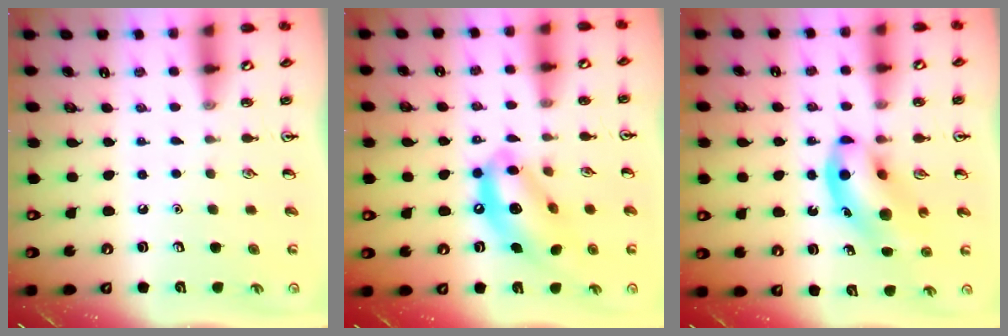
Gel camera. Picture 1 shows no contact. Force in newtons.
{"total": 12.6, "press": 12.0, "slide": 3.7}
{"total": 10.7, "press": 10.3, "slide": 3.0}